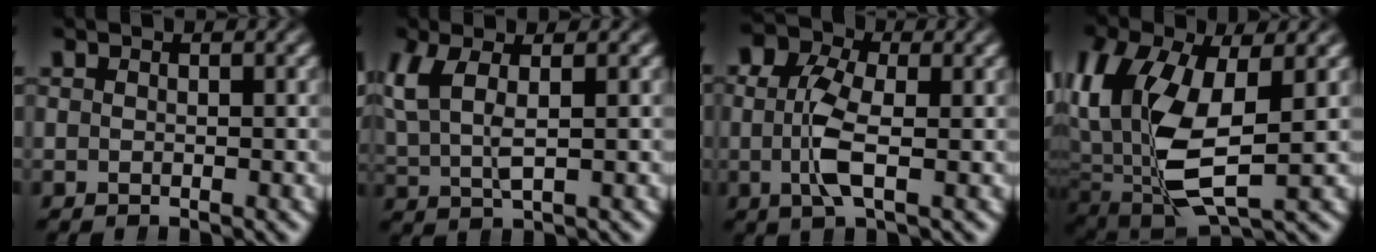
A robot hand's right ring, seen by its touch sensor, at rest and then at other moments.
{"total": 4.5, "force": [1.2, 2.5, 3.5], "torque": [-0.091, -0.010, 0.030]}
{"total": 4.2, "force": [-0.1, 2.4, 3.4], "torque": [-0.078, -0.019, -0.001]}
{"total": 10.7, "force": [0.9, 6.5, 8.4], "torque": [-0.196, -0.040, 0.039]}